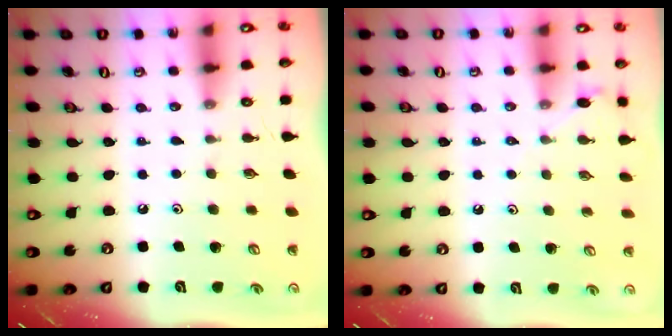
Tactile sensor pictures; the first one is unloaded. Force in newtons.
{"total": 4.1, "press": 4.0, "slide": 0.6}